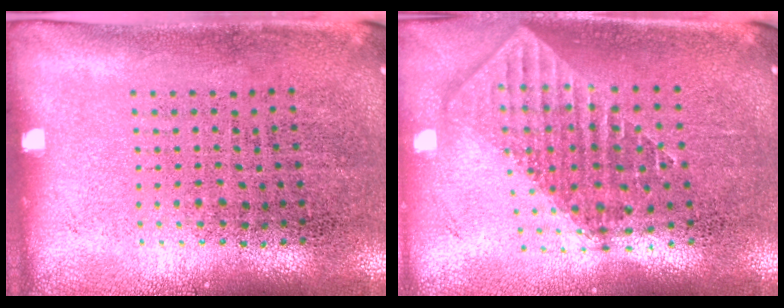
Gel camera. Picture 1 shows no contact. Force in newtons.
{"total": 1.8, "press": 1.4, "slide": 1.2}